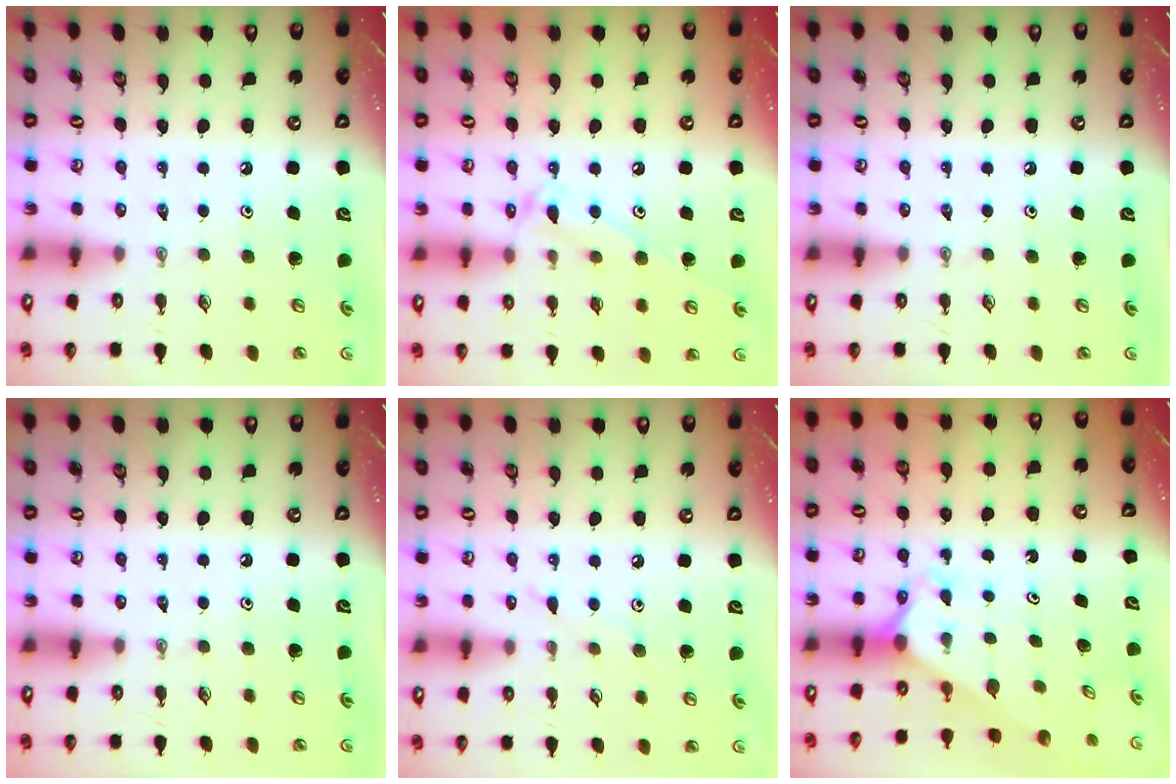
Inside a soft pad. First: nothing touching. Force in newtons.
{"total": 11.9, "press": 11.9, "slide": 0.7}
{"total": 0.0}
{"total": 0.0}
{"total": 3.9, "press": 3.9, "slide": 0.6}
{"total": 2.2, "press": 2.2, "slide": 0.2}